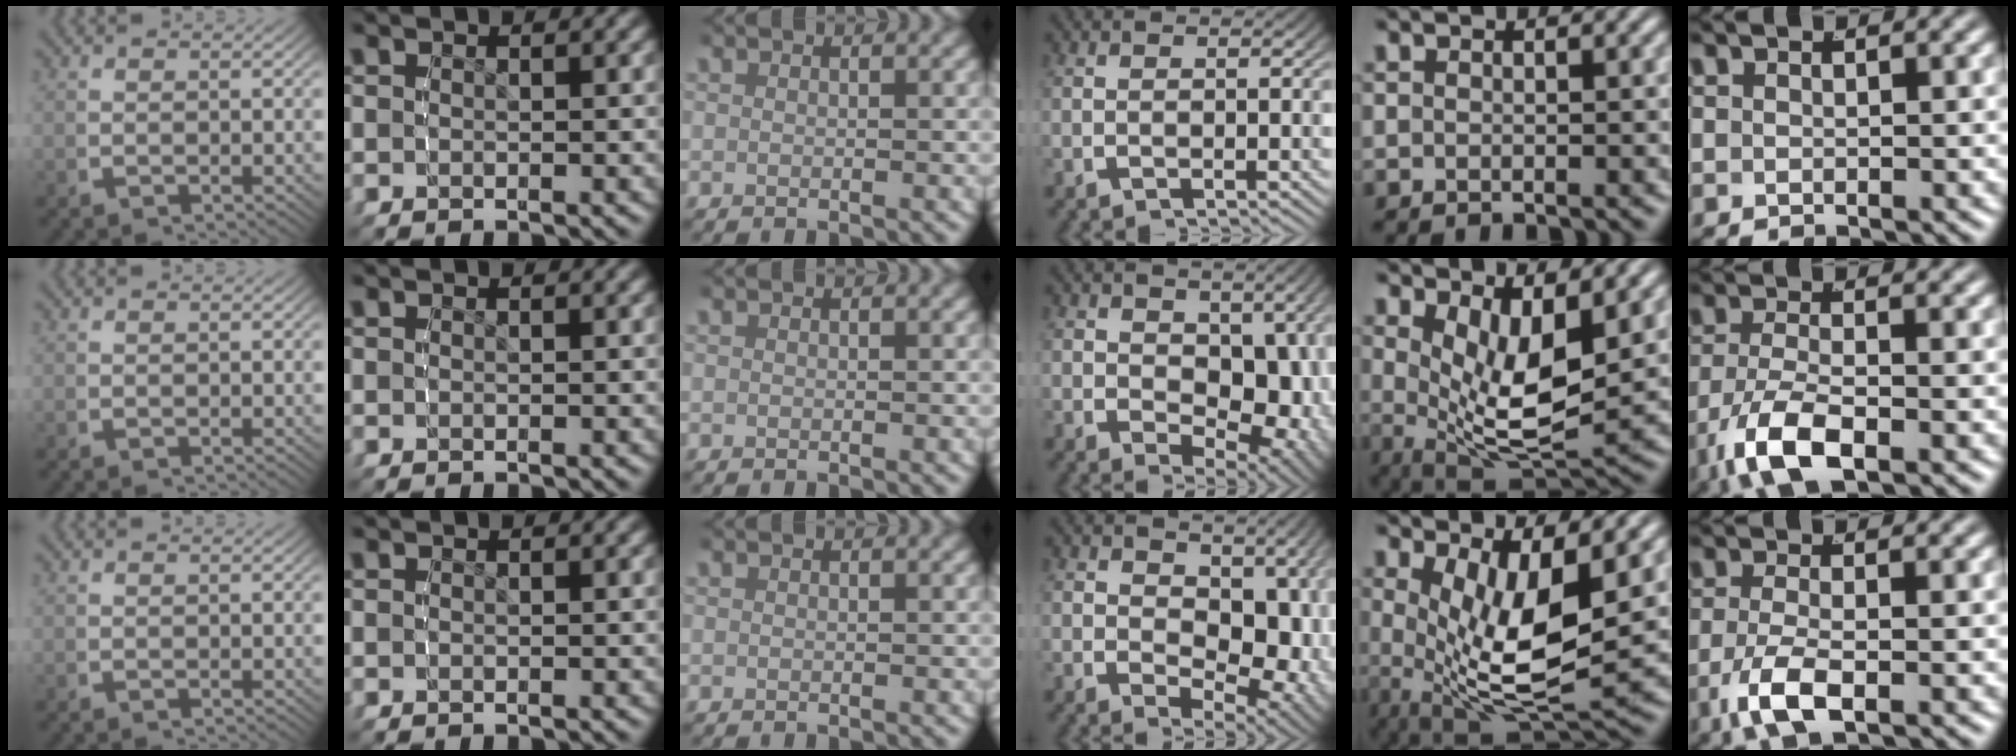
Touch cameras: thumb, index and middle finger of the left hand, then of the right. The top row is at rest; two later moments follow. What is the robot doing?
{"motion": "lift_and_place", "object": "toy banana"}